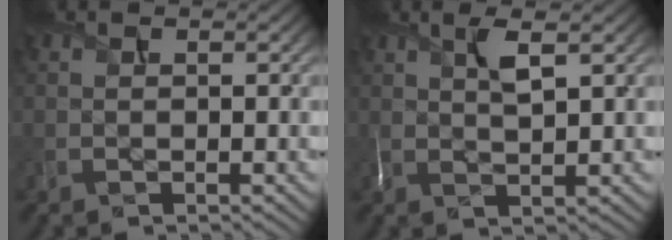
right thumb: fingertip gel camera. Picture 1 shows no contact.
{"total": 3.5, "force": [1.6, 0.7, 3.0], "torque": [-0.070, 0.003, 0.033]}